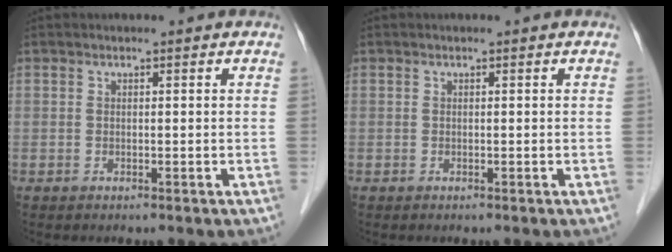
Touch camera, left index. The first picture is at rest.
{"total": 0.0}